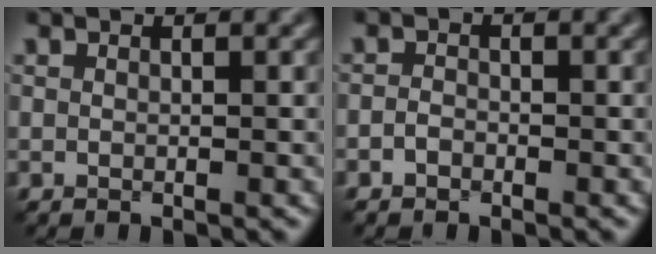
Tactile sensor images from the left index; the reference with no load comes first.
{"total": 1.0, "force": [-0.7, 0.6, 0.3], "torque": [-0.007, 0.002, -0.017]}